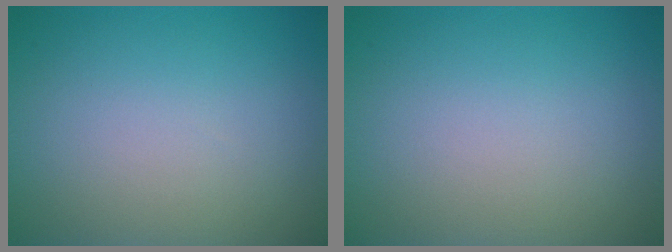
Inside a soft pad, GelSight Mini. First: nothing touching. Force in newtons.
{"total": 0.0}